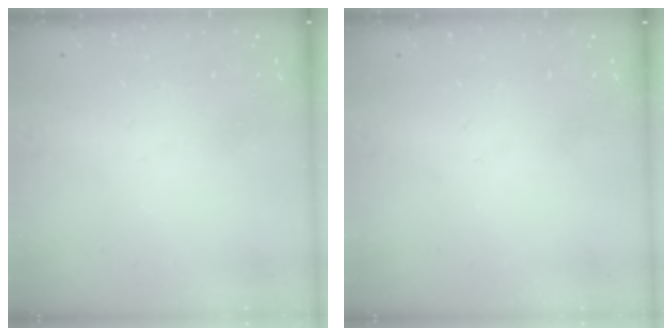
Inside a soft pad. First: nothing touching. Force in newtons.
{"total": 0.0}